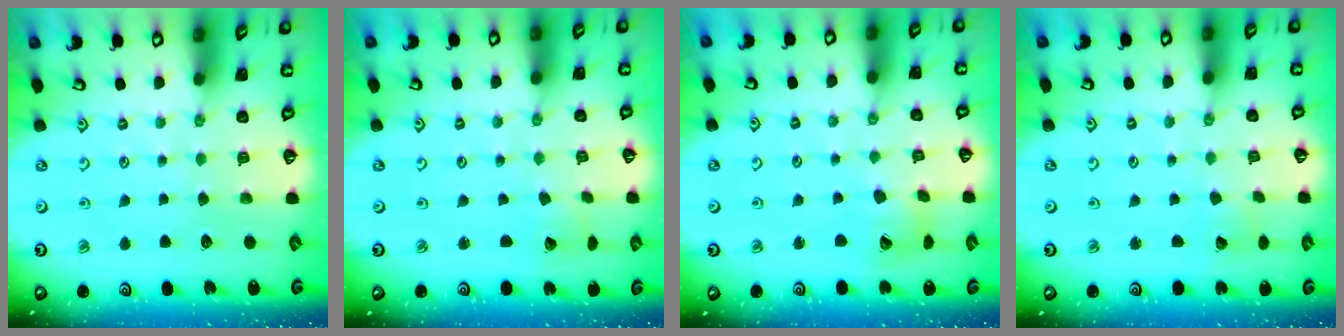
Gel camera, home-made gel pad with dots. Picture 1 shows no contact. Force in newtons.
{"total": 2.2, "press": 2.2, "slide": 0.1}
{"total": 9.5, "press": 9.4, "slide": 1.3}
{"total": 2.9, "press": 2.9, "slide": 0.2}